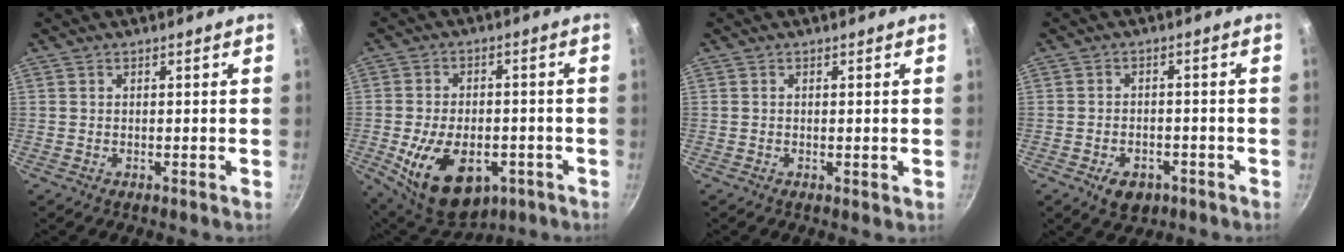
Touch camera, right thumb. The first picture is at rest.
{"total": 16.8, "force": [-5.6, 10.4, 12.0], "torque": [-0.178, 0.002, -0.074]}
{"total": 0.5, "force": [0.0, 0.2, 0.5], "torque": [-0.005, -0.004, -0.002]}
{"total": 5.5, "force": [-2.9, 3.6, 3.0], "torque": [-0.036, 0.017, -0.036]}